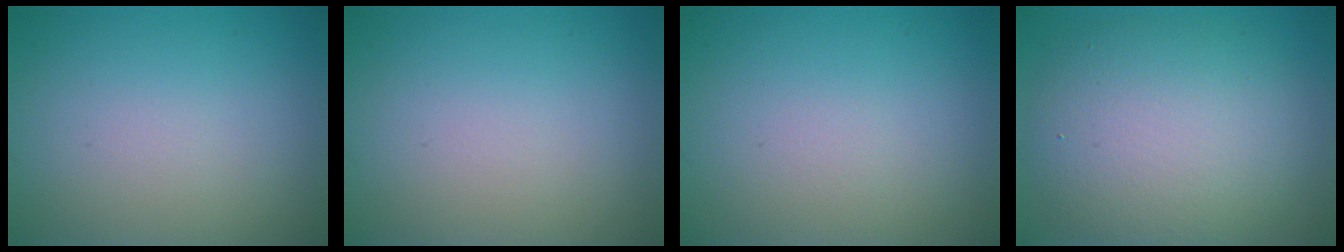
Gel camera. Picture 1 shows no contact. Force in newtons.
{"total": 0.0}
{"total": 0.0}
{"total": 8.5, "press": 8.5, "slide": 0.5}